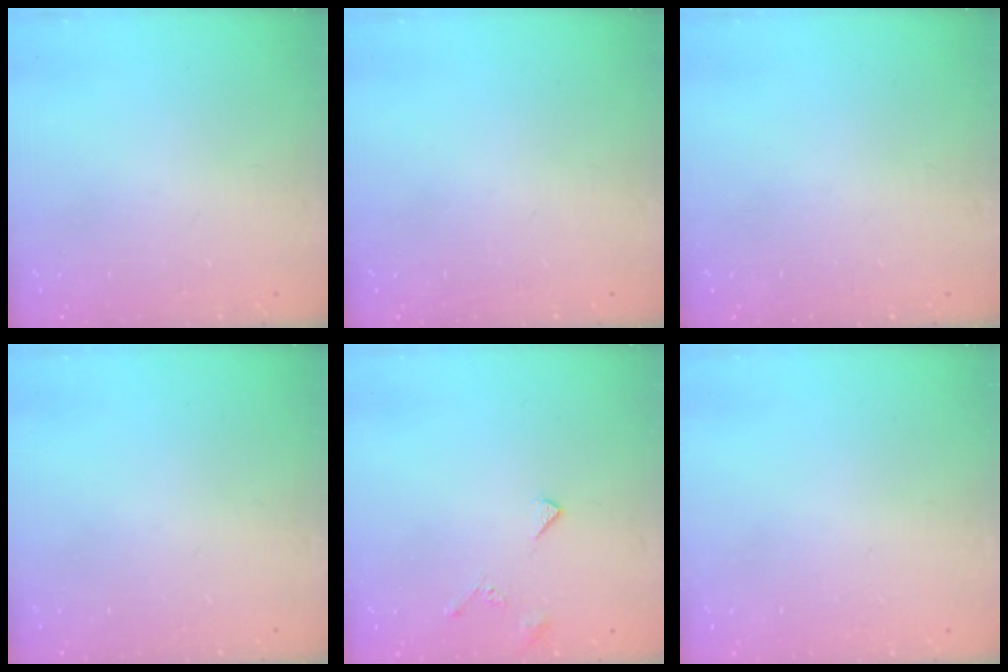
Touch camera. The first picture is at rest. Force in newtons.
{"total": 0.0}
{"total": 0.0}
{"total": 0.0}
{"total": 4.9, "press": 4.8, "slide": 1.0}
{"total": 1.8, "press": 1.8, "slide": 0.1}